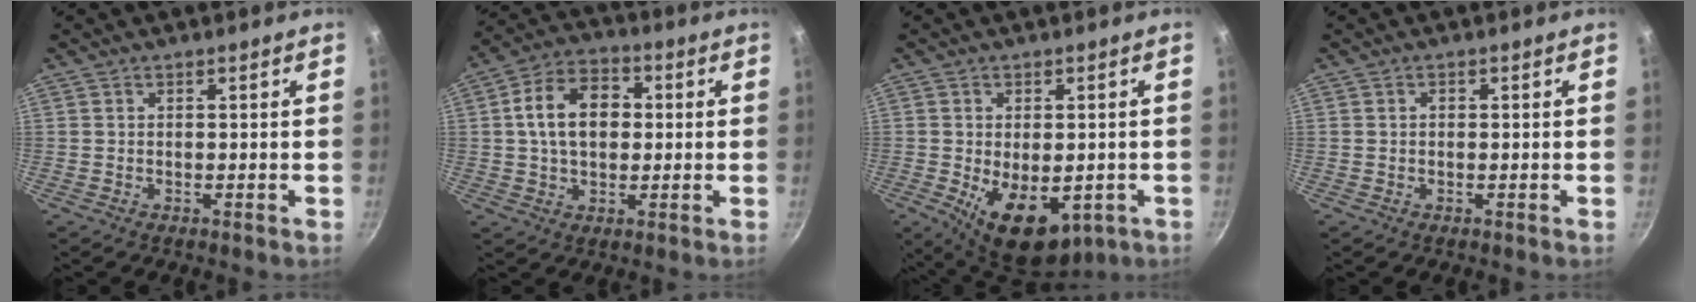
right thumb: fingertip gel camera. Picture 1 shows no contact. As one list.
[{"total": 12.2, "force": [1.3, 8.5, 8.7], "torque": [-0.117, 0.022, 0.010]}, {"total": 13.1, "force": [-3.7, 7.5, 10.0], "torque": [-0.121, -0.011, -0.033]}, {"total": 0.6, "force": [0.0, 0.5, 0.3], "torque": [-0.004, 0.004, -0.001]}]